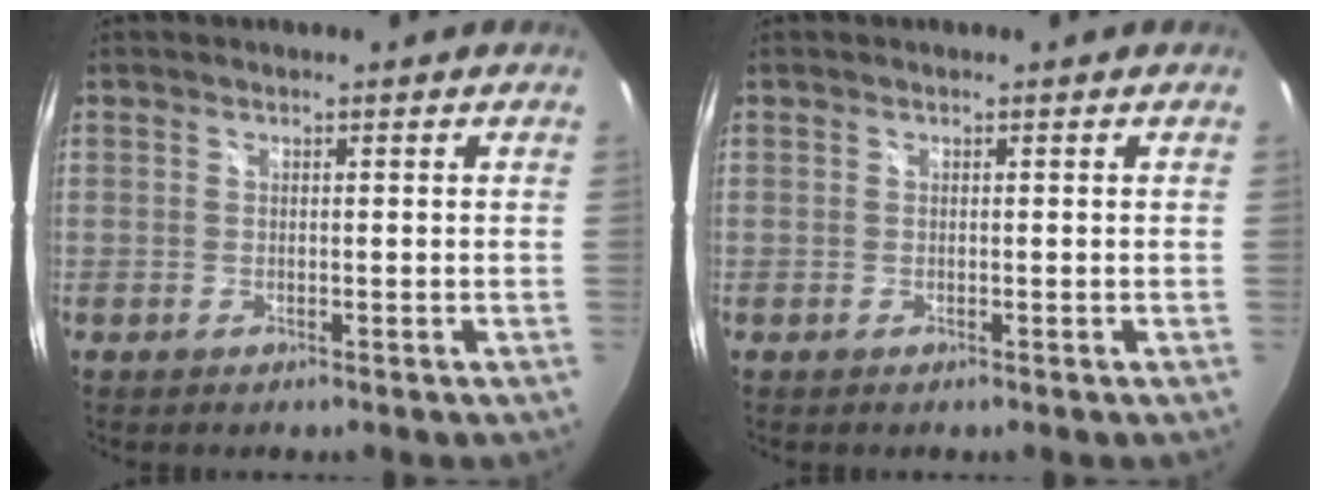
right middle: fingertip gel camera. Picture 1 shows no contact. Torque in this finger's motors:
{"motor_torque": [0.00, 0.00, 0.00, 0.01]}